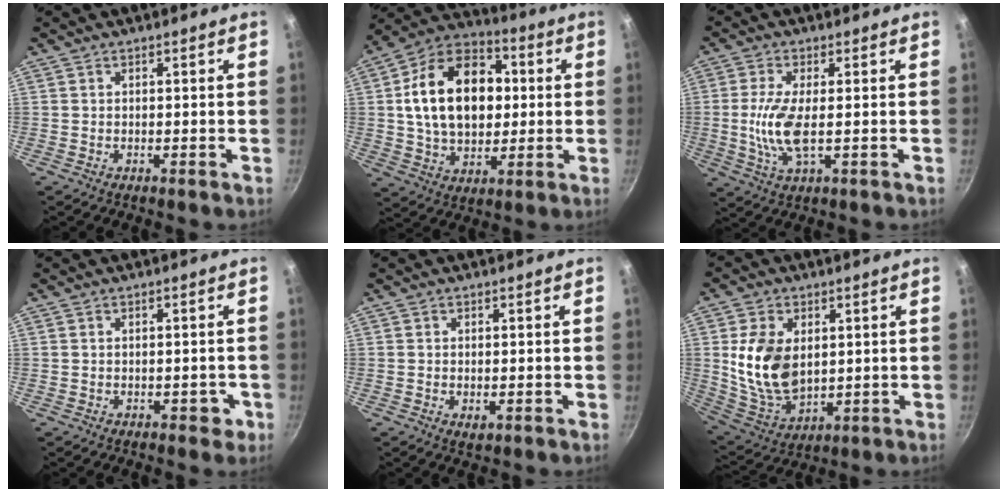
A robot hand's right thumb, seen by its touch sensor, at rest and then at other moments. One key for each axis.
{"total": 21.0, "fx": 2.4, "fy": 14.4, "fz": 15.1, "tx": -0.222, "ty": 0.023, "tz": 0.032}
{"total": 8.0, "fx": -0.3, "fy": 2.7, "fz": 7.5, "tx": -0.165, "ty": -0.007, "tz": -0.009}
{"total": 2.3, "fx": -0.8, "fy": 1.5, "fz": 1.6, "tx": 0.003, "ty": 0.015, "tz": -0.003}
{"total": 1.6, "fx": -0.2, "fy": 1.0, "fz": 1.3, "tx": -0.020, "ty": -0.006, "tz": -0.001}
{"total": 13.8, "fx": 2.0, "fy": 9.0, "fz": 10.2, "tx": -0.182, "ty": -0.025, "tz": 0.053}